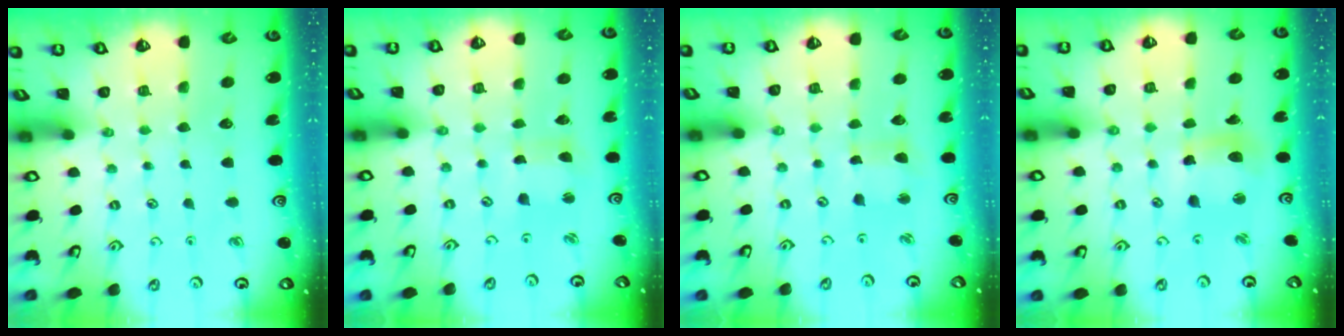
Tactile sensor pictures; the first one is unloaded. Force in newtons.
{"total": 2.5, "press": 2.5, "slide": 0.3}
{"total": 3.1, "press": 3.1, "slide": 0.3}
{"total": 10.6, "press": 10.5, "slide": 1.5}